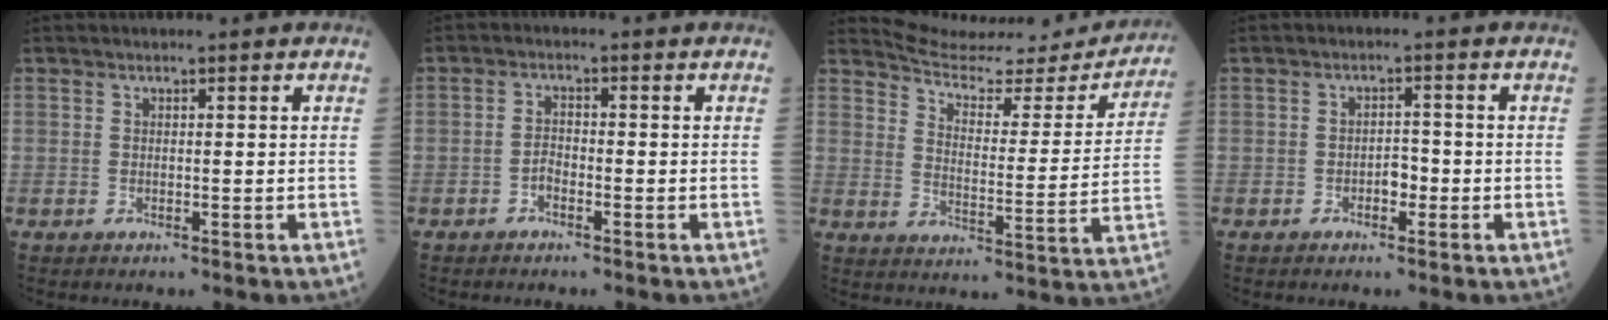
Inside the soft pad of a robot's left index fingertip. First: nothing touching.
{"total": 1.8, "force": [-1.3, 0.7, 1.1], "torque": [-0.021, 0.001, -0.026]}
{"total": 17.1, "force": [16.7, 2.6, 2.5], "torque": [-0.030, -0.053, 0.209]}
{"total": 2.3, "force": [-1.0, 1.2, 1.7], "torque": [-0.021, 0.007, -0.018]}